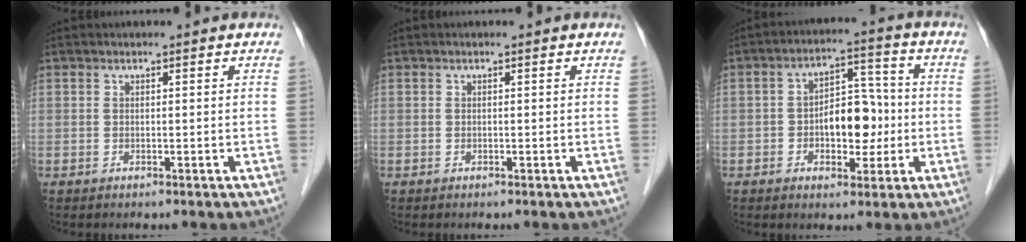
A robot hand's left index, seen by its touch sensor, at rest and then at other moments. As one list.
[{"total": 0.0}, {"total": 8.1, "force": [-1.3, 4.4, 6.8], "torque": [-0.110, 0.024, -0.016]}]